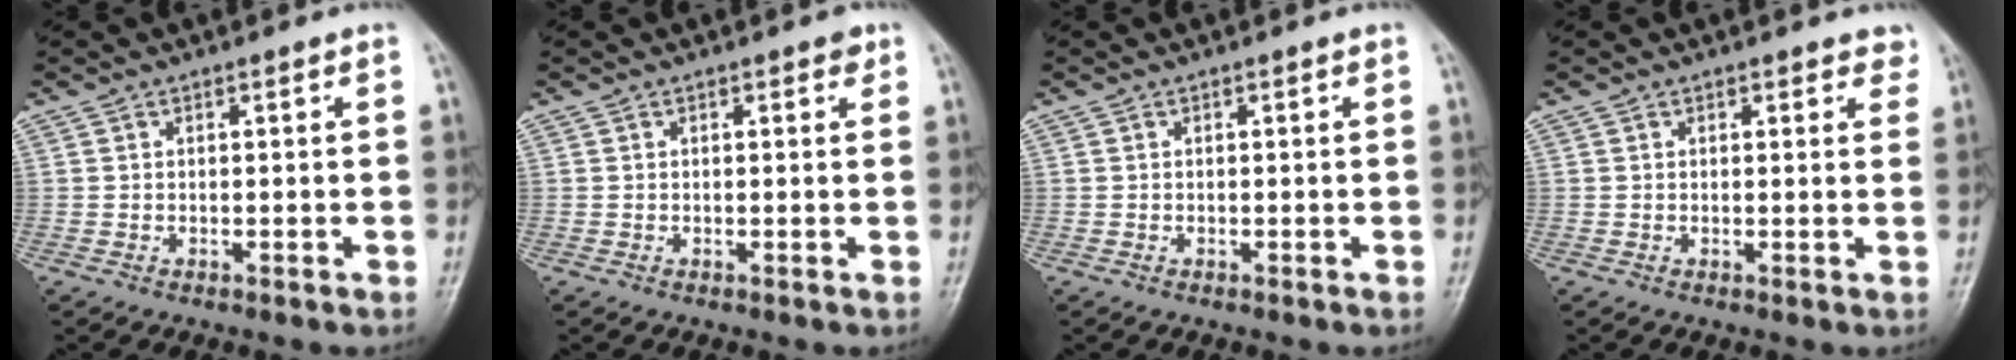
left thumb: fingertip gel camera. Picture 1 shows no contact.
{"total": 1.2, "force": [0.7, 0.6, 0.8], "torque": [-0.001, -0.001, 0.004]}
{"total": 0.0}
{"total": 2.6, "force": [2.0, 1.3, 1.1], "torque": [0.016, -0.005, 0.016]}